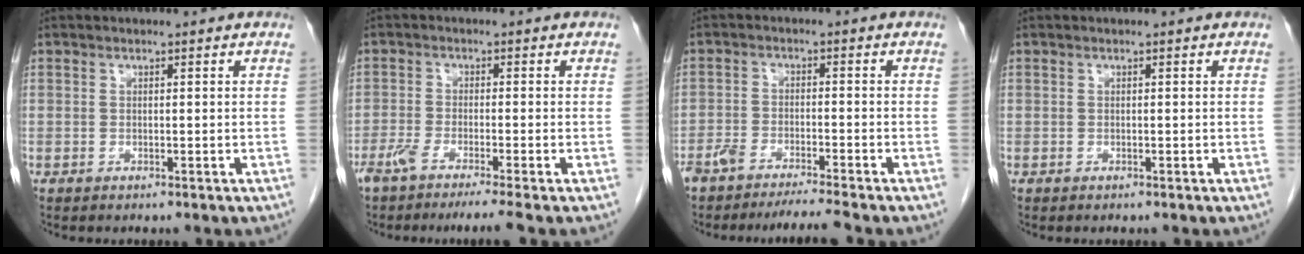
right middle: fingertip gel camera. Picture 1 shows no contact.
{"total": 7.0, "force": [-5.4, -0.7, 4.4], "torque": [-0.067, -0.015, -0.089]}
{"total": 6.5, "force": [-5.7, -0.6, 3.0], "torque": [-0.043, -0.011, -0.096]}
{"total": 0.0}